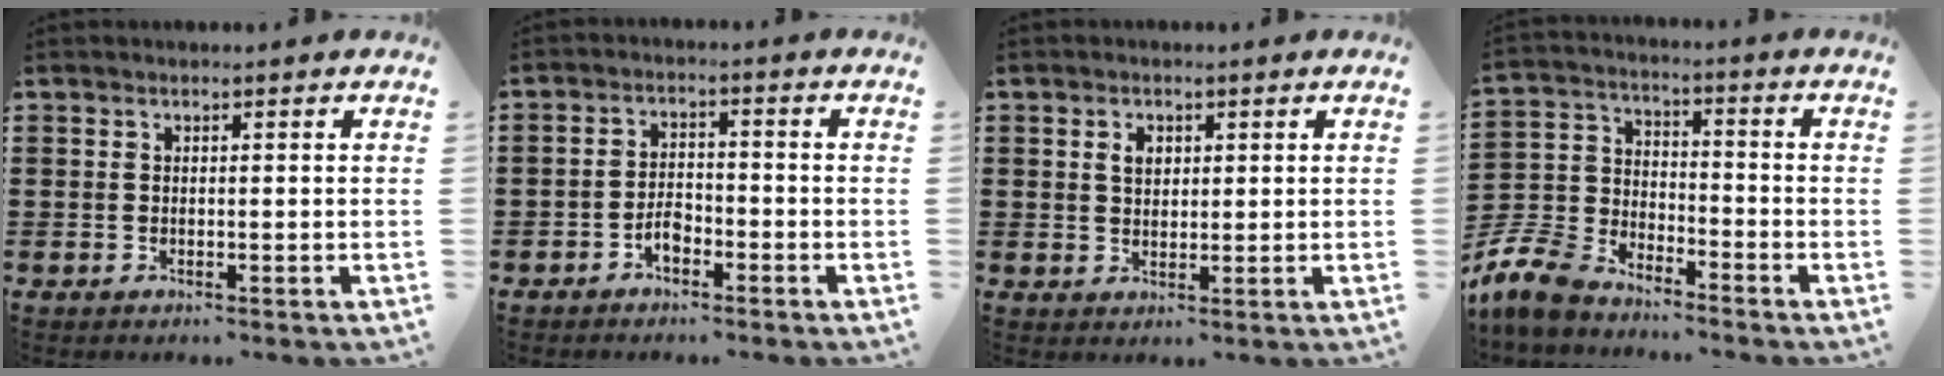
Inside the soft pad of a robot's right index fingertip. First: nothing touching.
{"total": 3.2, "force": [-1.9, 1.7, 1.9], "torque": [-0.044, 0.003, -0.040]}
{"total": 2.5, "force": [0.8, 1.7, 1.6], "torque": [-0.037, 0.008, 0.015]}
{"total": 8.7, "force": [-7.9, 2.7, 2.3], "torque": [-0.076, 0.013, -0.165]}